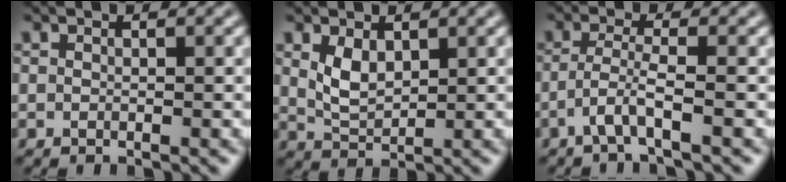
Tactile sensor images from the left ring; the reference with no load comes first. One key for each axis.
{"total": 2.6, "fx": 1.1, "fy": 1.5, "fz": 1.9, "tx": -0.046, "ty": -0.005, "tz": 0.028}
{"total": 2.4, "fx": -1.3, "fy": 0.1, "fz": 2.0, "tx": -0.044, "ty": 0.004, "tz": -0.033}